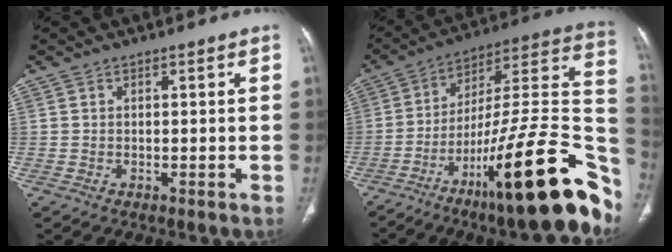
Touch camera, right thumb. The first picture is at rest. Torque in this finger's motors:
{"motor_torque": [0.11, 0.59, 1.79, -0.98, 0.18]}